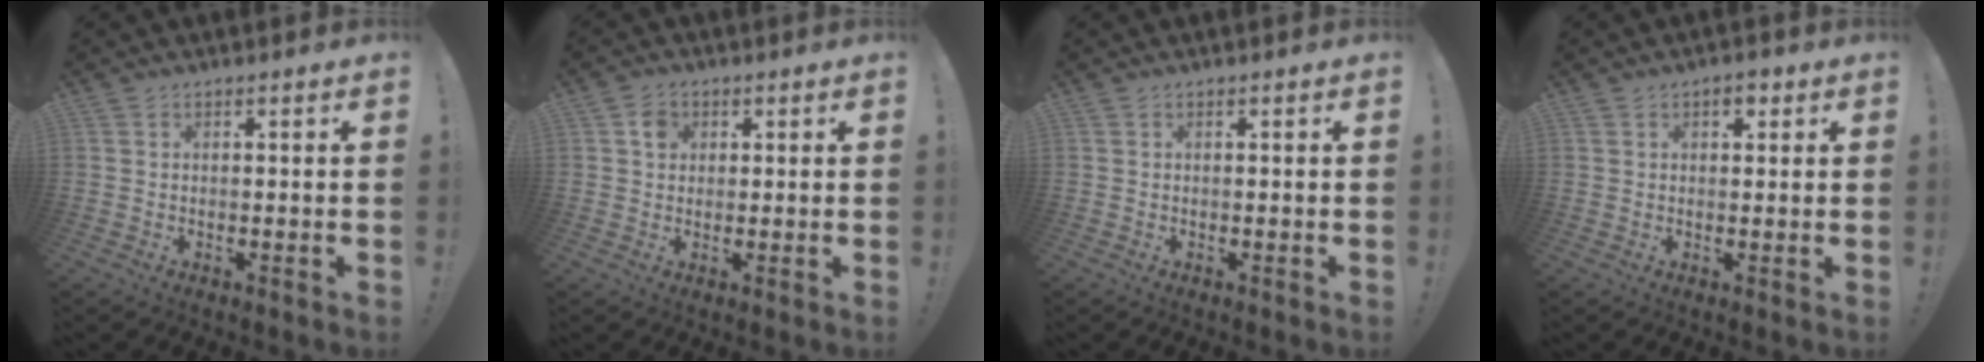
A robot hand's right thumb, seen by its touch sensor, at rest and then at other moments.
{"total": 3.6, "force": [1.1, 3.1, 1.4], "torque": [-0.016, 0.003, 0.016]}
{"total": 0.0}
{"total": 2.8, "force": [1.3, 1.6, 1.9], "torque": [-0.024, 0.000, 0.020]}